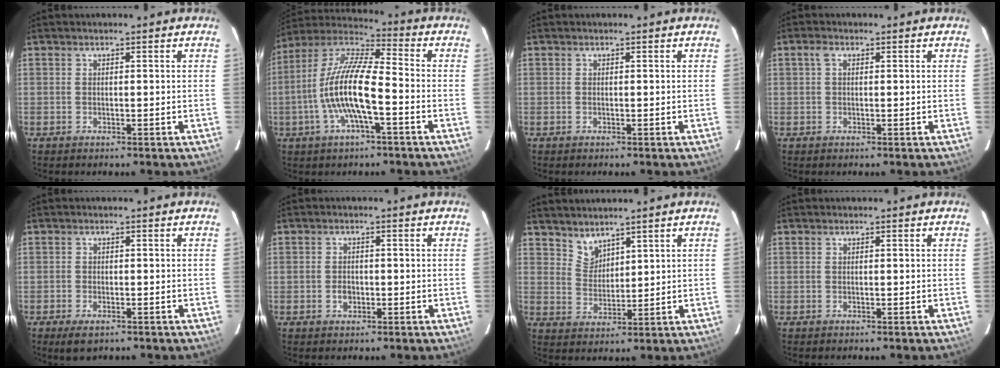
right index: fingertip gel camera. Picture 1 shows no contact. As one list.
[{"total": 14.5, "force": [-3.9, 3.5, 13.5], "torque": [-0.263, -0.001, -0.080]}, {"total": 0.0}, {"total": 1.6, "force": [0.5, 0.9, 1.1], "torque": [-0.024, 0.007, 0.006]}, {"total": 3.6, "force": [-2.3, 1.8, 2.2], "torque": [-0.050, -0.013, -0.040]}, {"total": 2.2, "force": [-0.6, 1.8, 1.2], "torque": [-0.022, 0.003, -0.011]}, {"total": 4.2, "force": [3.8, 1.6, 0.7], "torque": [-0.010, -0.001, 0.077]}, {"total": 0.0}]